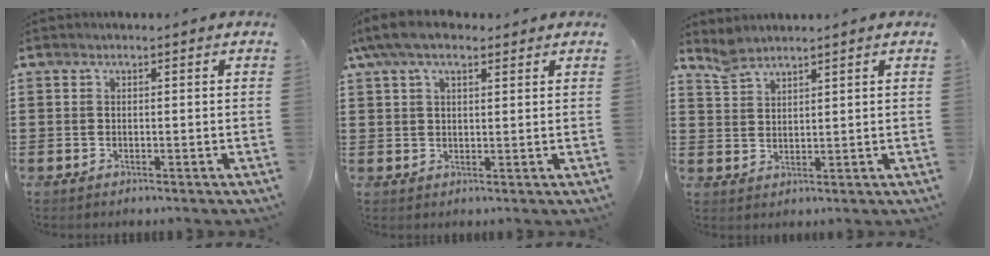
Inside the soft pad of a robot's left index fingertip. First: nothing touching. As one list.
[{"total": 5.9, "force": [3.9, 2.5, 3.7], "torque": [-0.083, 0.008, 0.072]}, {"total": 2.7, "force": [2.7, 0.4, 0.4], "torque": [-0.015, -0.004, 0.053]}]